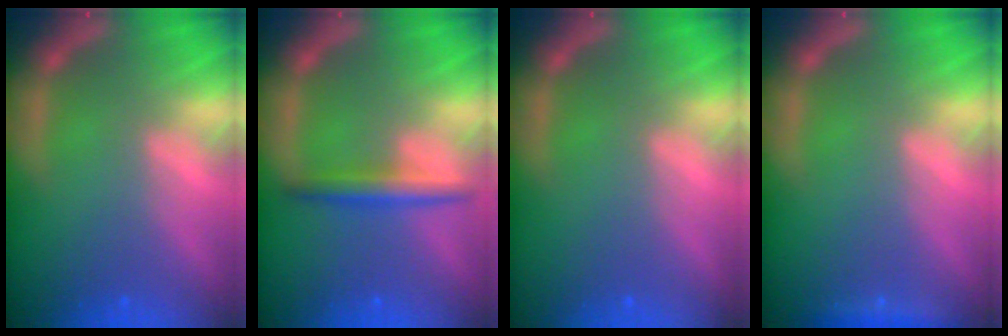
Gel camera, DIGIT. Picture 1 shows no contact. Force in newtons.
{"total": 3.0}
{"total": 0.0}
{"total": 1.4}